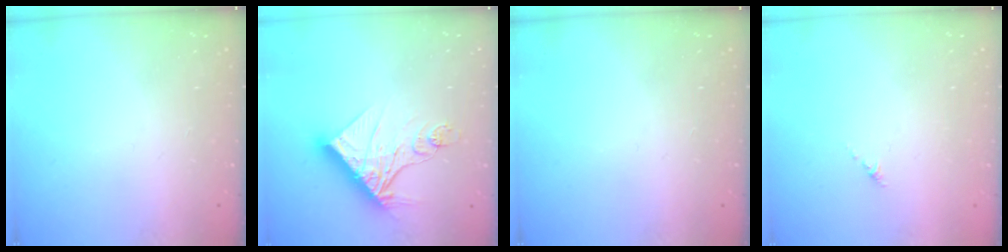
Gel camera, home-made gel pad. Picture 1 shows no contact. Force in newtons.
{"total": 13.9, "press": 13.9, "slide": 0.7}
{"total": 0.0}
{"total": 0.0}